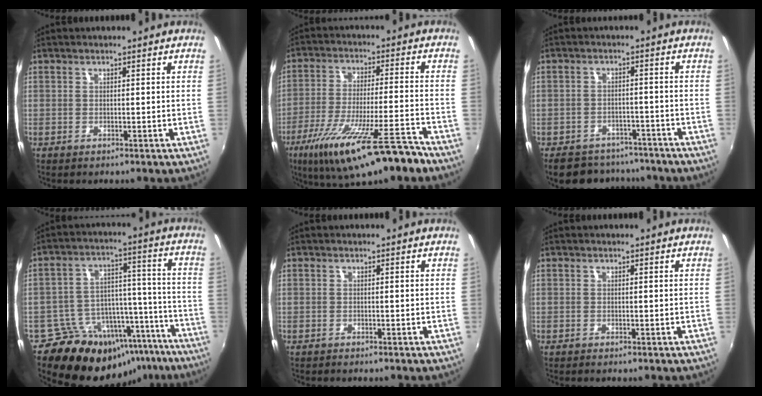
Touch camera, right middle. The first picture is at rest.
{"total": 18.7, "force": [-12.8, 2.4, 13.5], "torque": [-0.250, -0.060, -0.209]}
{"total": 11.4, "force": [-9.2, 5.9, 3.2], "torque": [-0.076, 0.017, -0.118]}
{"total": 18.6, "force": [-14.2, 10.9, 5.2], "torque": [-0.092, 0.063, -0.182]}
{"total": 0.0}
{"total": 0.0}